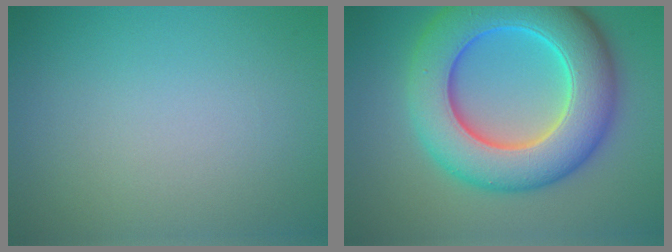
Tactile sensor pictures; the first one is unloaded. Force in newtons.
{"total": 11.3, "press": 11.3, "slide": 0.2}